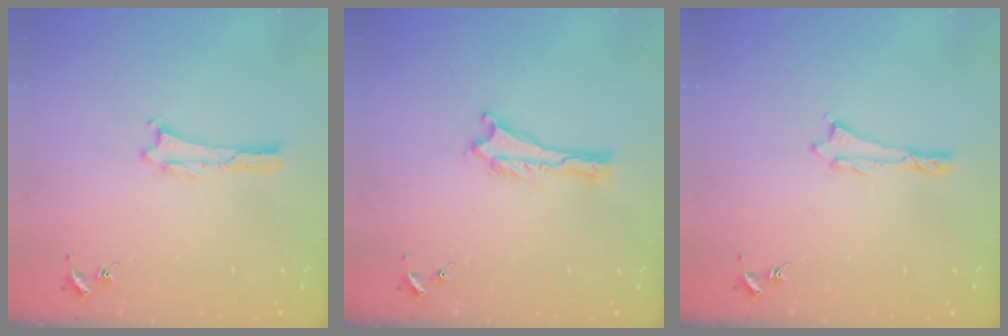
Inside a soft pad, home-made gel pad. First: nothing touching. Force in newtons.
{"total": 0.0}
{"total": 0.0}